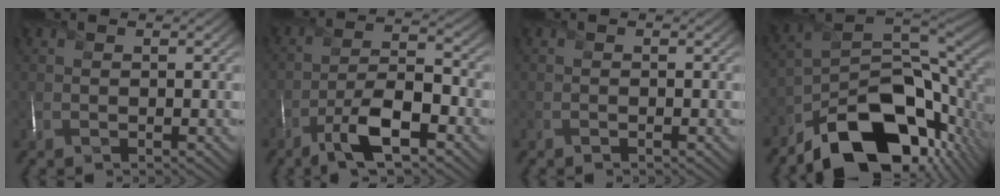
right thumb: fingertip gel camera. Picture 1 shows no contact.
{"total": 8.8, "force": [-5.1, 2.7, 6.7], "torque": [-0.117, 0.006, -0.101]}
{"total": 0.0}
{"total": 16.0, "force": [-9.7, 7.5, 10.2], "torque": [-0.180, -0.026, -0.163]}